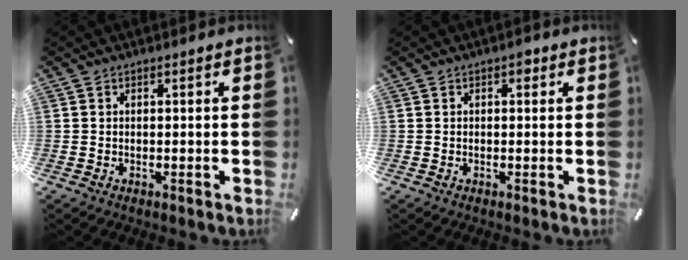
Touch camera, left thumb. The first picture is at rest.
{"total": 1.4, "force": [0.5, 1.0, 0.9], "torque": [-0.004, 0.000, 0.003]}